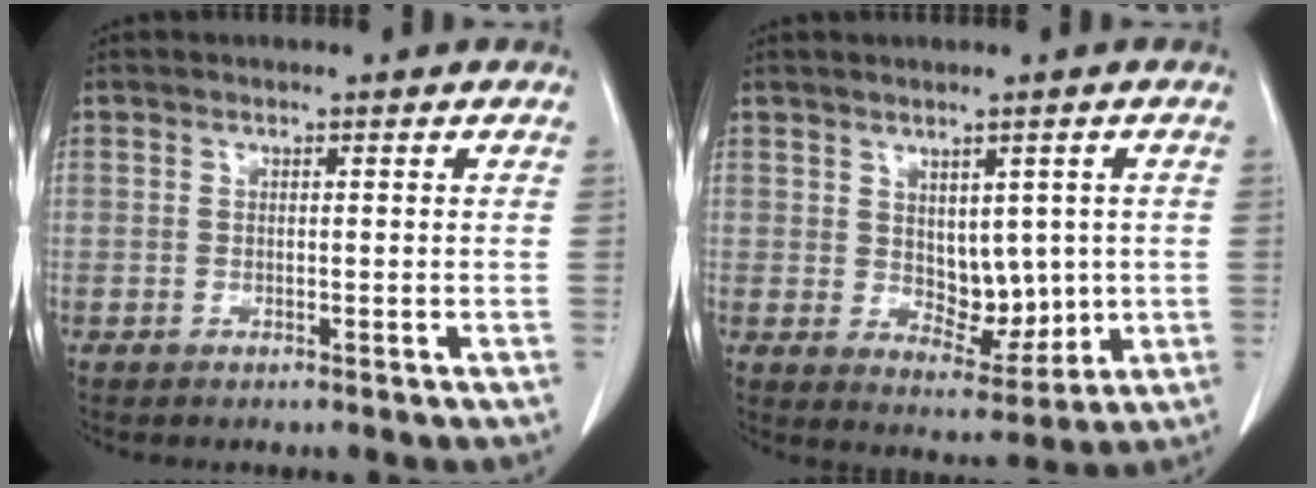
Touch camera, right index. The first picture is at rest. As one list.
[{"total": 8.4, "force": [0.6, 5.2, 6.5], "torque": [-0.095, 0.000, 0.030]}]